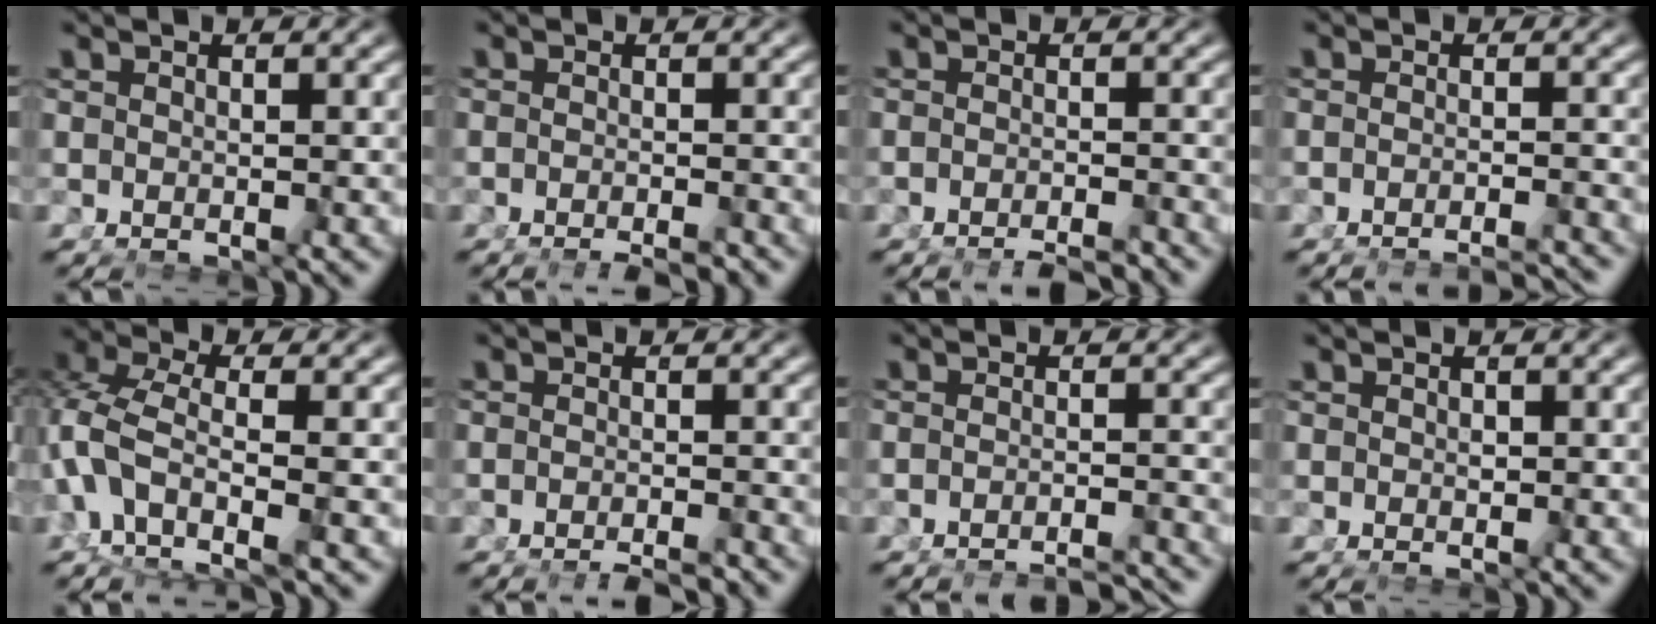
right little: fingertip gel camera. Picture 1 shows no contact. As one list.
[{"total": 3.0, "force": [-2.7, 0.4, 1.1], "torque": [-0.012, -0.005, -0.041]}, {"total": 3.6, "force": [-3.5, 0.4, 0.9], "torque": [-0.005, -0.005, -0.056]}, {"total": 4.9, "force": [-4.7, 0.3, 1.1], "torque": [-0.006, -0.007, -0.075]}, {"total": 5.3, "force": [-1.4, 3.2, 4.0], "torque": [-0.120, -0.041, -0.006]}, {"total": 3.2, "force": [-3.1, 0.4, 1.0], "torque": [-0.007, -0.004, -0.050]}, {"total": 6.6, "force": [-6.4, 0.6, 1.2], "torque": [-0.004, -0.012, -0.100]}, {"total": 0.5, "force": [0.0, 0.4, 0.3], "torque": [-0.007, -0.006, 0.003]}]